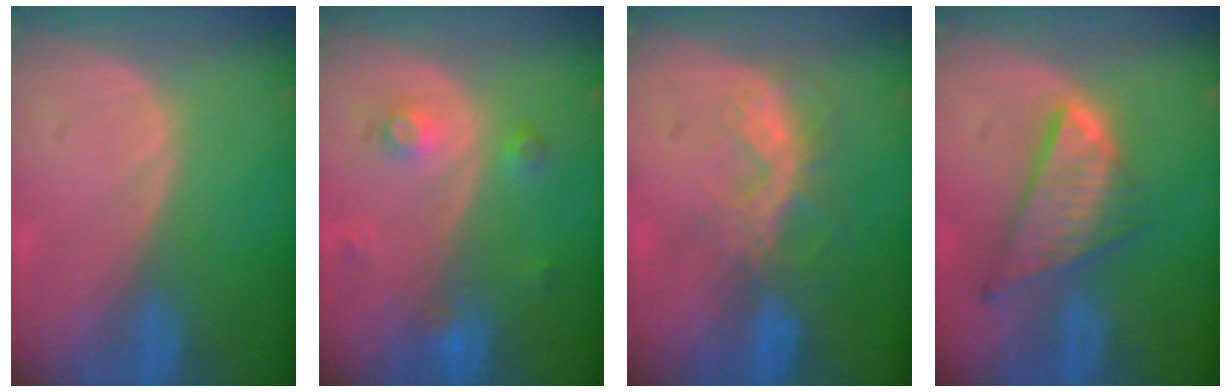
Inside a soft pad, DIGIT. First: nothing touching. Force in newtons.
{"total": 3.6, "press": 3.2, "slide": 1.6}
{"total": 6.6, "press": 6.0, "slide": 2.7}
{"total": 8.8, "press": 7.5, "slide": 4.5}